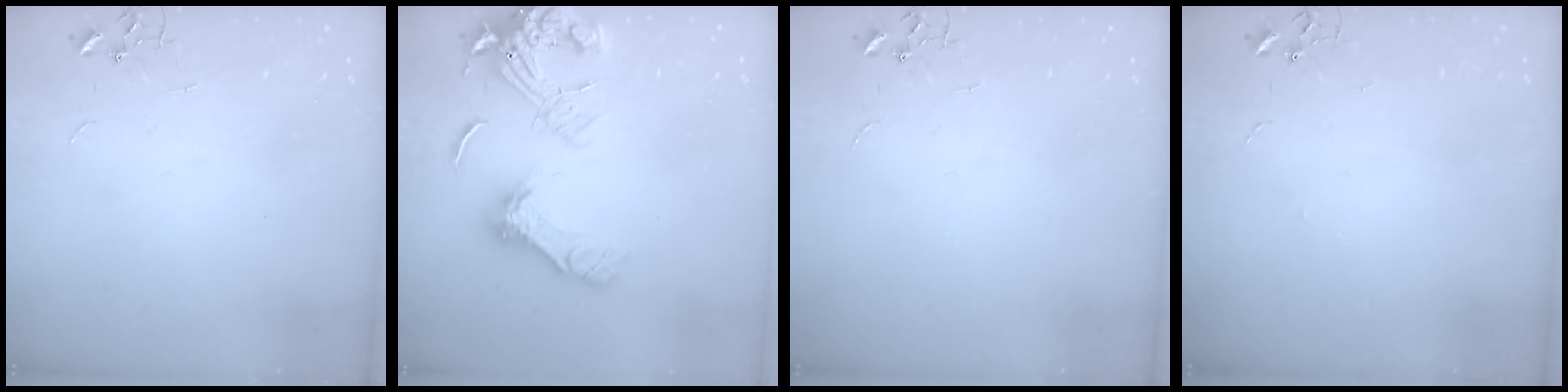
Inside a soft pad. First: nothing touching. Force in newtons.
{"total": 17.6, "press": 17.5, "slide": 2.3}
{"total": 0.0}
{"total": 2.8, "press": 2.8, "slide": 0.5}